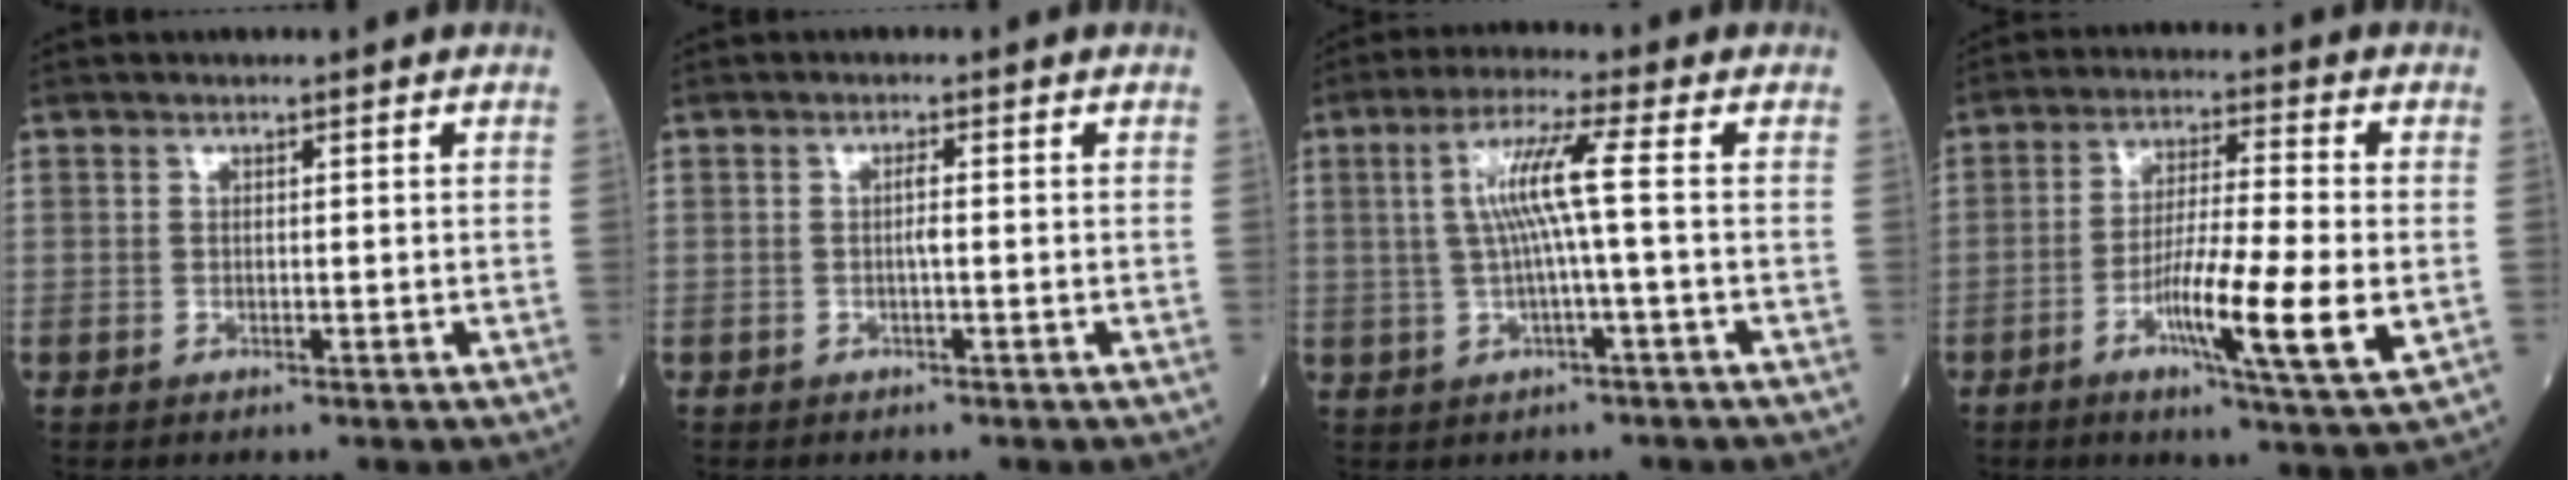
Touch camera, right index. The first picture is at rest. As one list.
[{"total": 1.1, "force": [-0.4, 0.0, 1.0], "torque": [-0.019, 0.002, -0.008]}, {"total": 6.9, "force": [0.4, -0.8, 6.9], "torque": [-0.137, 0.011, 0.010]}, {"total": 12.5, "force": [-3.3, 0.4, 12.0], "torque": [-0.212, -0.016, -0.062]}]